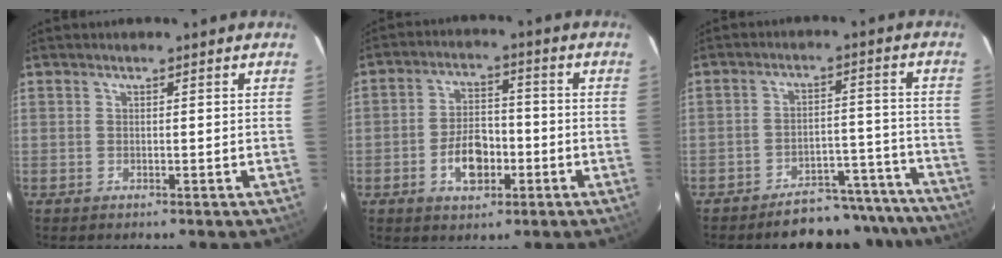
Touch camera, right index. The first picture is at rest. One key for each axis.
{"total": 8.1, "fx": -3.0, "fy": 4.9, "fz": 5.6, "tx": -0.109, "ty": 0.015, "tz": -0.042}
{"total": 15.6, "fx": -14.6, "fy": 4.5, "fz": 3.2, "tx": -0.047, "ty": 0.046, "tz": -0.174}